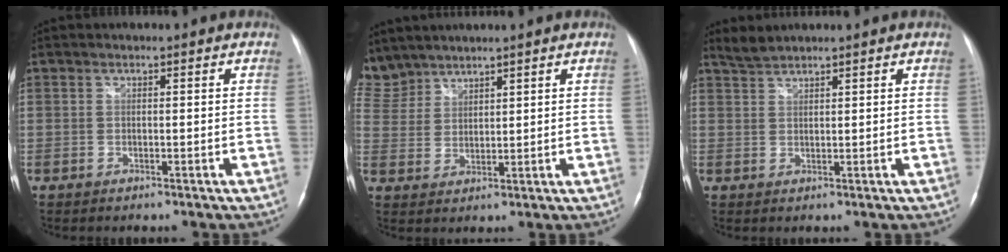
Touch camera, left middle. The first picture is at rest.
{"total": 8.1, "force": [7.3, 3.5, 0.6], "torque": [-0.031, 0.012, 0.163]}
{"total": 2.1, "force": [2.1, -0.1, 0.2], "torque": [-0.009, 0.010, 0.048]}